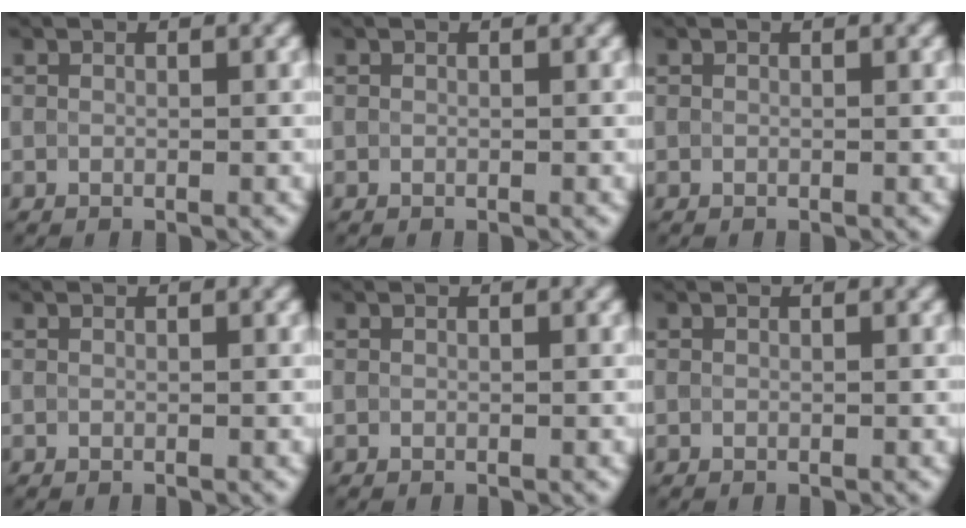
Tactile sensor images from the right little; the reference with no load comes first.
{"total": 0.0}
{"total": 0.0}
{"total": 0.0}
{"total": 0.0}
{"total": 0.0}